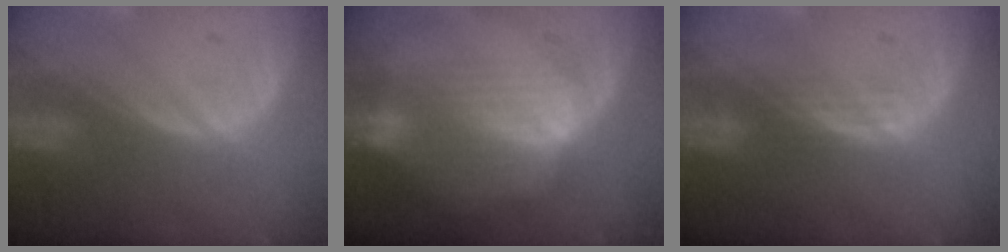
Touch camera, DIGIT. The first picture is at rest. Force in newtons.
{"total": 7.4, "press": 6.7, "slide": 3.0}
{"total": 1.8, "press": 1.7, "slide": 0.2}